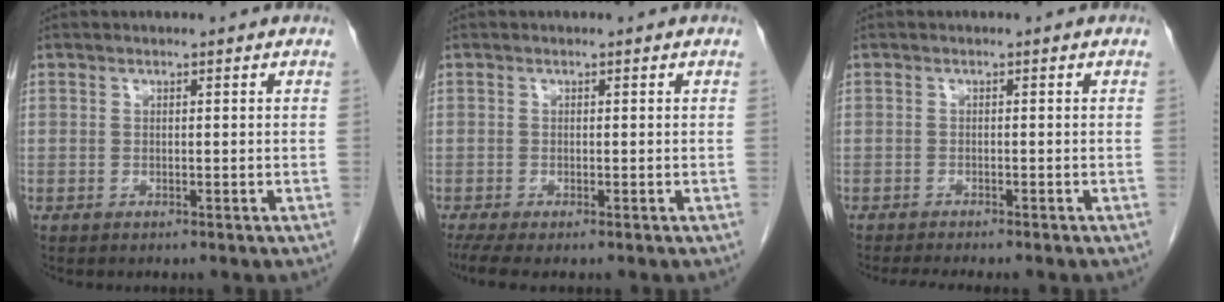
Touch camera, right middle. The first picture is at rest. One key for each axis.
{"total": 3.0, "fx": -2.0, "fy": 0.5, "fz": 2.2, "tx": -0.043, "ty": -0.011, "tz": -0.038}
{"total": 5.3, "fx": -4.5, "fy": 0.6, "fz": 2.6, "tx": -0.030, "ty": -0.009, "tz": -0.066}